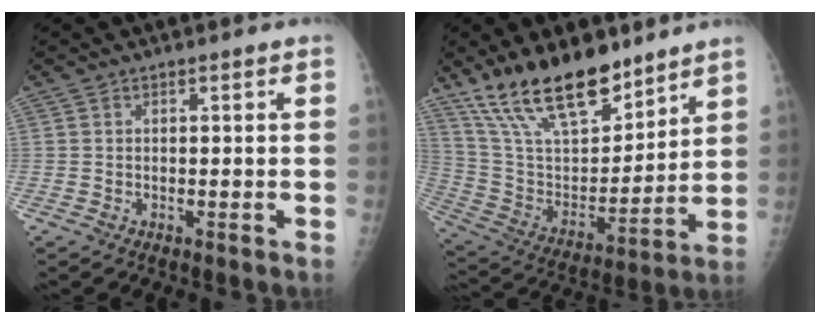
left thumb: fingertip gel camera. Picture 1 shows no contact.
{"total": 20.8, "force": [15.4, 8.2, 11.3], "torque": [-0.156, -0.075, 0.286]}